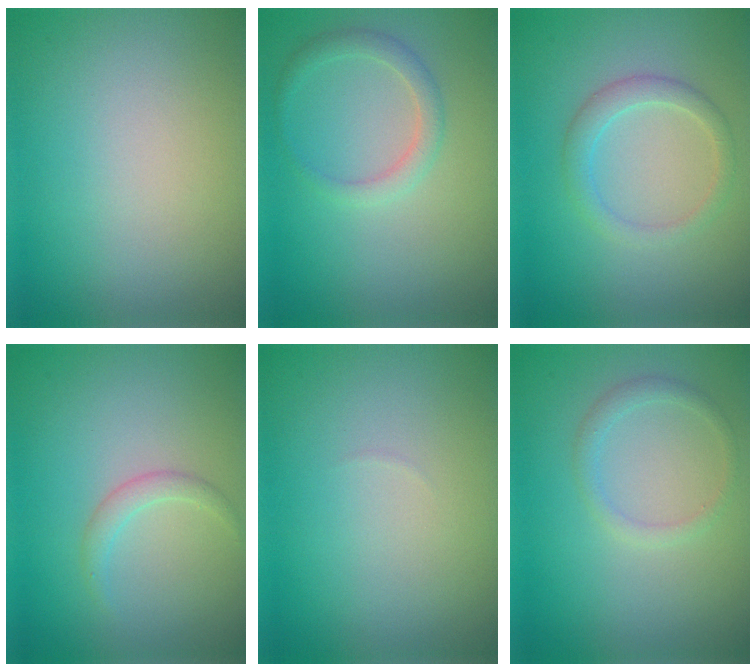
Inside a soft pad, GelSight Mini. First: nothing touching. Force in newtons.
{"total": 1.9, "press": 1.9, "slide": 0.1}
{"total": 2.2, "press": 2.2, "slide": 0.0}
{"total": 1.3, "press": 1.3, "slide": 0.1}
{"total": 0.0}
{"total": 1.4, "press": 1.4, "slide": 0.1}